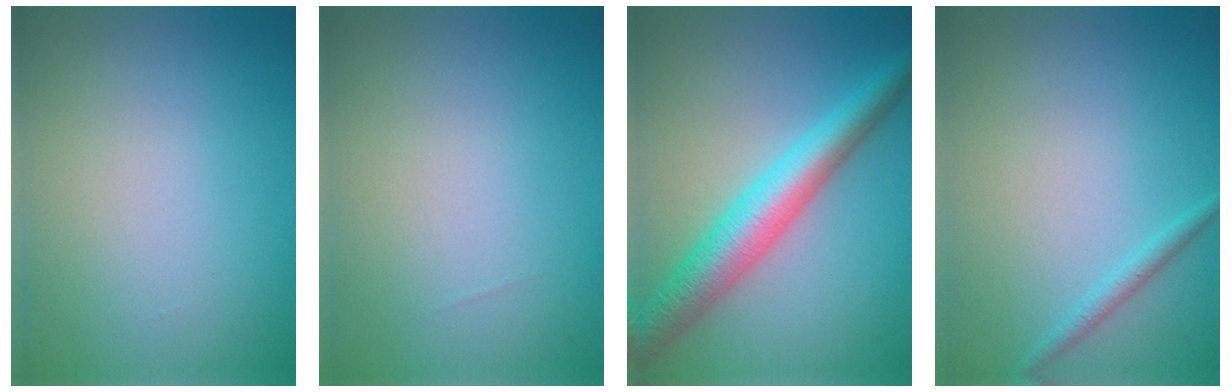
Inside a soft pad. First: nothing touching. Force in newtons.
{"total": 0.0}
{"total": 6.4, "press": 6.4, "slide": 0.2}
{"total": 1.2, "press": 1.2, "slide": 0.0}